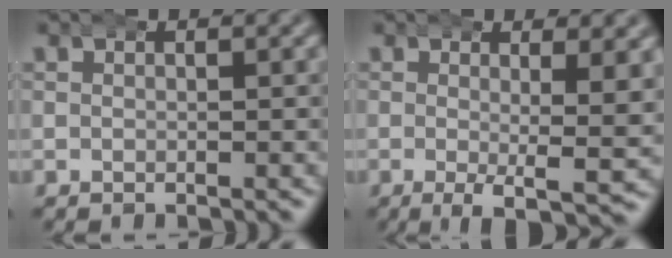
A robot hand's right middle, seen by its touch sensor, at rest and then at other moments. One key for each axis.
{"total": 5.5, "fx": -1.6, "fy": 1.5, "fz": 5.0, "tx": -0.081, "ty": -0.021, "tz": -0.023}